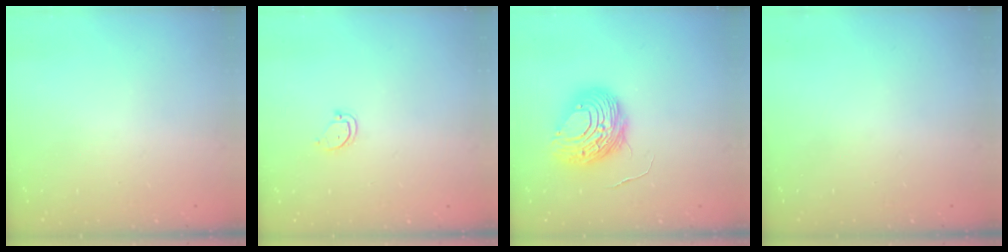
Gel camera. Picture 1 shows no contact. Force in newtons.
{"total": 3.4, "press": 3.4, "slide": 0.2}
{"total": 10.7, "press": 10.6, "slide": 1.2}
{"total": 0.0}